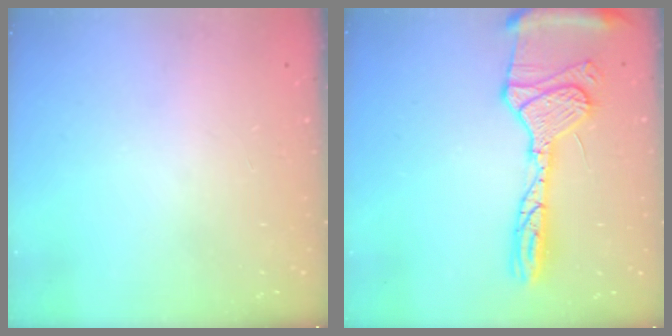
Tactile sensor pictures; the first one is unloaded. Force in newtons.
{"total": 18.8, "press": 18.6, "slide": 2.7}